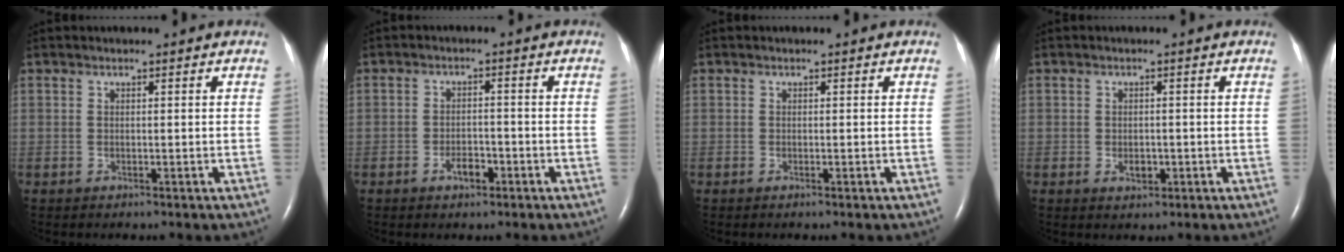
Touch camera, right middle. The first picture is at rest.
{"total": 3.0, "force": [-1.7, 1.5, 1.9], "torque": [-0.034, 0.004, -0.028]}
{"total": 0.0}
{"total": 2.0, "force": [-0.6, 1.3, 1.3], "torque": [-0.022, 0.001, -0.004]}